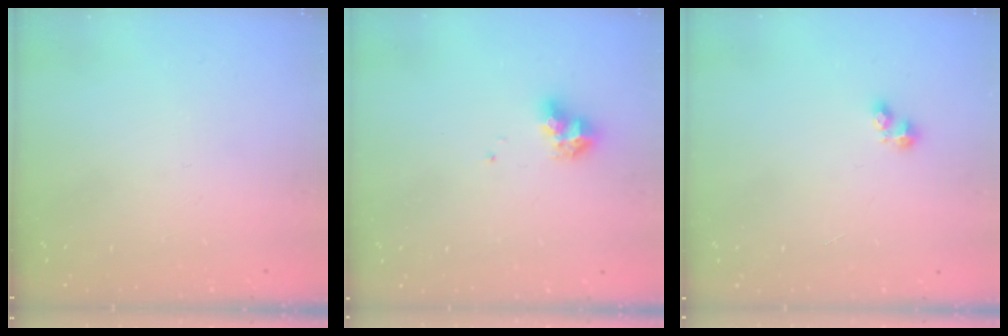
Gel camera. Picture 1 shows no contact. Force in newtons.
{"total": 7.0, "press": 6.9, "slide": 1.0}
{"total": 2.5, "press": 2.5, "slide": 0.4}